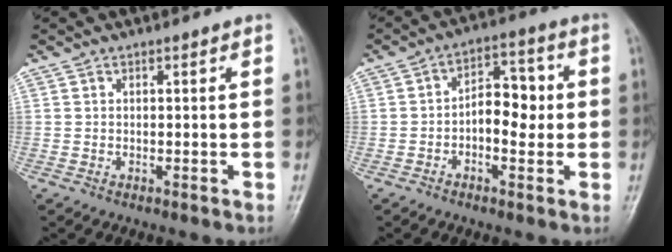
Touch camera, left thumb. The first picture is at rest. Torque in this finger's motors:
{"motor_torque": [0.08, 0.37, 0.38, 0.53, 0.07]}